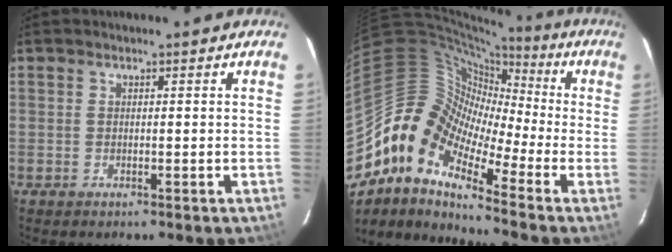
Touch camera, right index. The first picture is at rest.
{"total": 11.9, "force": [-6.3, 6.1, 8.1], "torque": [-0.128, 0.014, -0.149]}